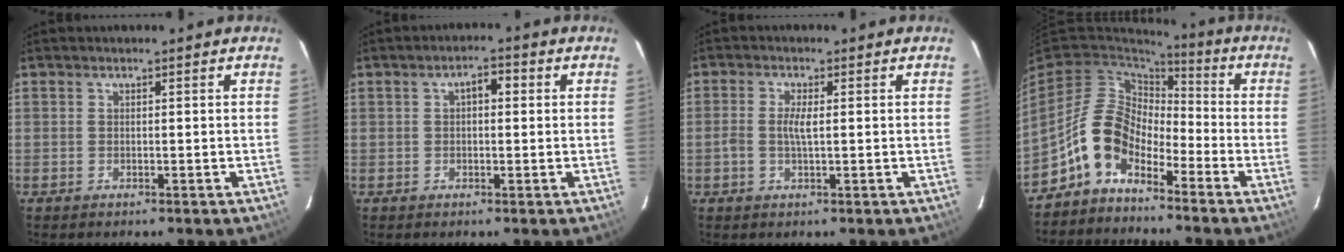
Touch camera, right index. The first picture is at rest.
{"total": 3.2, "force": [0.6, 1.7, 2.6], "torque": [-0.041, 0.014, 0.009]}
{"total": 2.8, "force": [-0.1, 0.8, 2.6], "torque": [-0.057, 0.003, -0.004]}
{"total": 10.2, "force": [-5.9, 6.4, 5.4], "torque": [-0.109, 0.031, -0.123]}